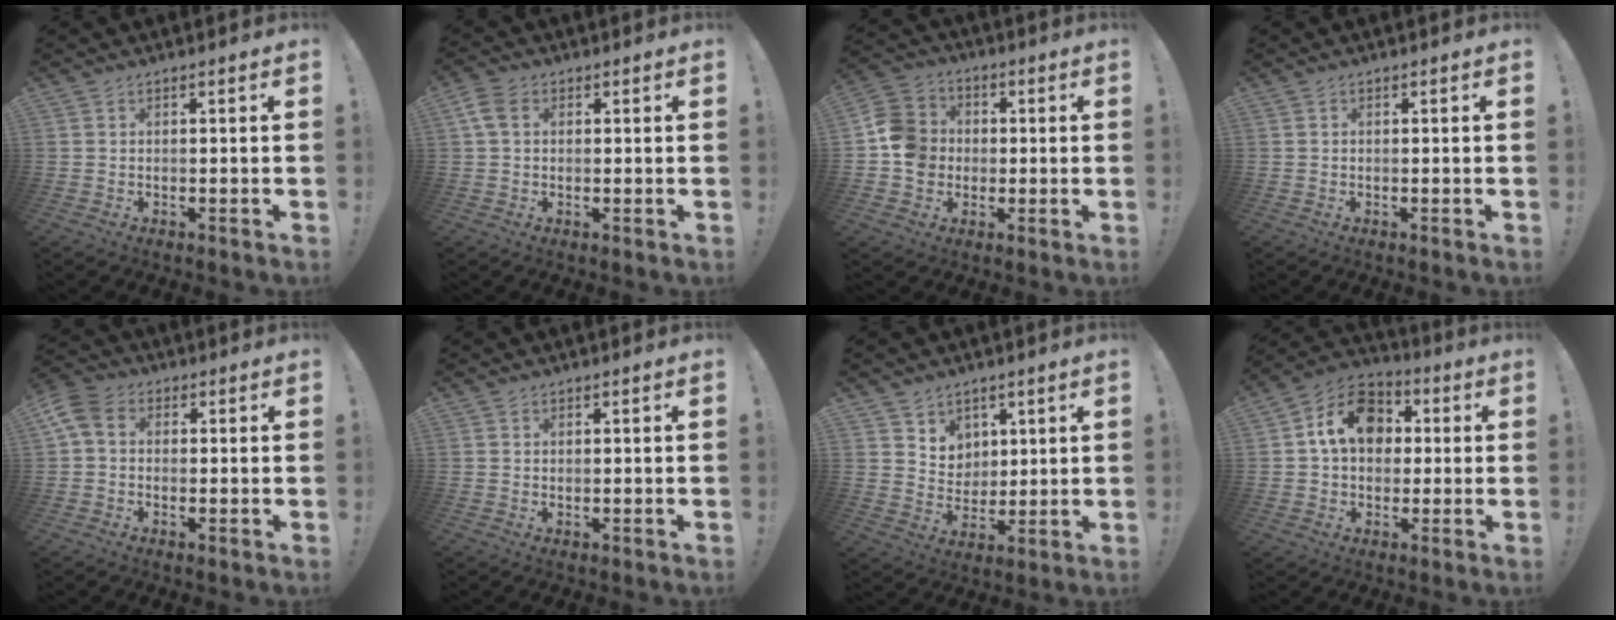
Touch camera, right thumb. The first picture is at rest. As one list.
[{"total": 5.2, "force": [1.5, 3.6, 3.4], "torque": [-0.071, 0.006, 0.031]}, {"total": 5.9, "force": [2.2, 4.1, 3.6], "torque": [-0.067, -0.007, 0.040]}, {"total": 0.0}, {"total": 7.0, "force": [1.4, 5.1, 4.6], "torque": [-0.096, 0.002, 0.032]}, {"total": 0.6, "force": [0.5, 0.2, 0.1], "torque": [0.002, -0.001, 0.010]}, {"total": 6.9, "force": [4.5, 5.1, 0.5], "torque": [-0.016, -0.042, 0.091]}, {"total": 14.7, "force": [3.8, 11.4, 8.4], "torque": [-0.124, 0.005, 0.078]}]